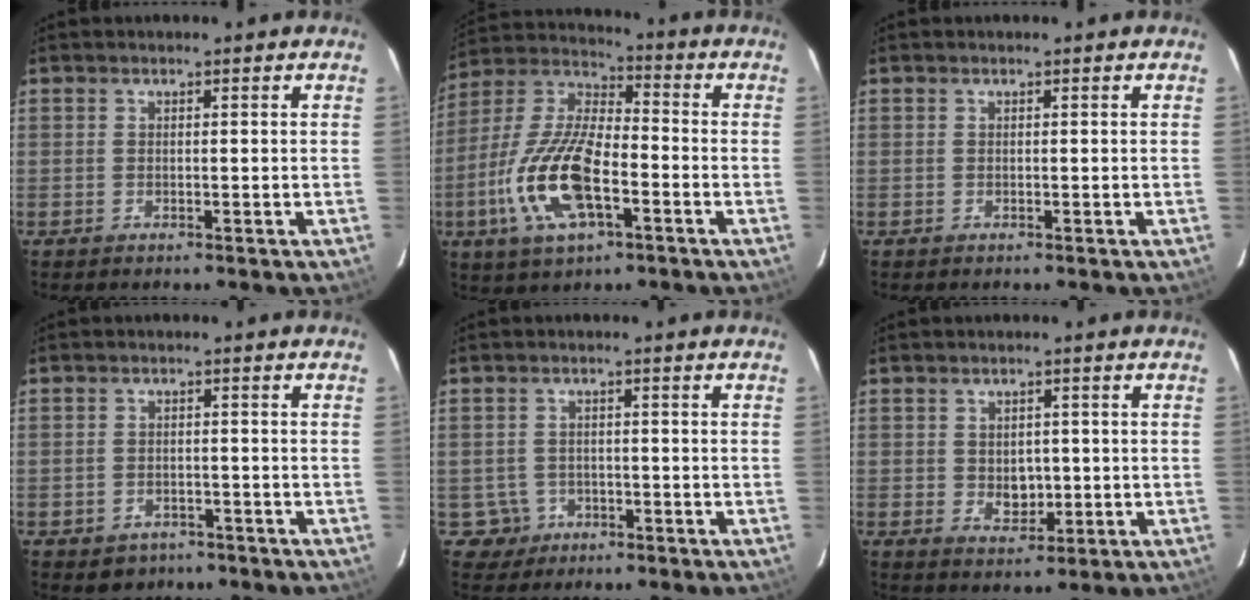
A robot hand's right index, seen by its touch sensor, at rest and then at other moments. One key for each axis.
{"total": 17.3, "fx": -5.9, "fy": 7.0, "fz": 14.7, "tx": -0.316, "ty": -0.009, "tz": -0.113}
{"total": 0.0}
{"total": 4.2, "fx": -2.7, "fy": 3.1, "fz": 0.8, "tx": -0.025, "ty": 0.005, "tz": -0.032}
{"total": 4.1, "fx": -1.5, "fy": 3.8, "fz": -0.1, "tx": -0.010, "ty": 0.016, "tz": -0.022}
{"total": 4.3, "fx": -0.2, "fy": 3.5, "fz": 2.5, "tx": -0.039, "ty": -0.001, "tz": 0.004}